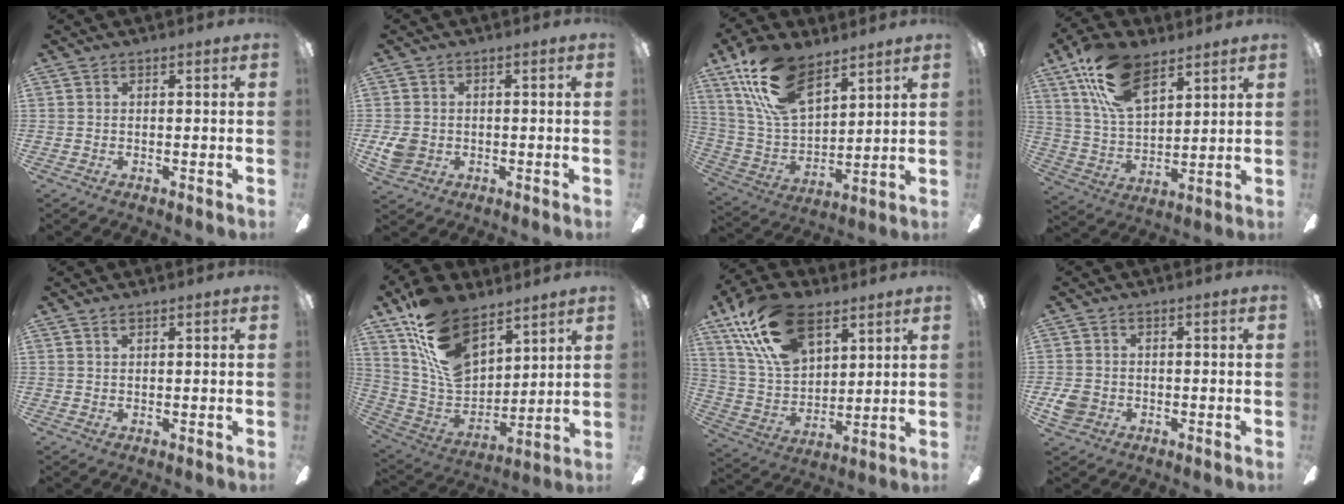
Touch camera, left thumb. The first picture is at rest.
{"total": 4.9, "force": [-0.5, 4.2, 2.5], "torque": [-0.049, 0.005, -0.009]}
{"total": 19.4, "force": [11.9, 9.8, 11.7], "torque": [-0.249, -0.042, 0.218]}
{"total": 18.0, "force": [10.8, 9.2, 11.1], "torque": [-0.214, -0.030, 0.195]}
{"total": 1.2, "force": [0.8, 0.6, 0.7], "torque": [-0.016, 0.003, 0.014]}
{"total": 20.0, "force": [12.1, 11.4, 11.2], "torque": [-0.221, -0.068, 0.226]}
{"total": 21.4, "force": [12.2, 12.0, 12.9], "torque": [-0.262, -0.038, 0.222]}
{"total": 4.1, "force": [-1.0, 3.4, 2.0], "torque": [-0.039, 0.003, -0.021]}